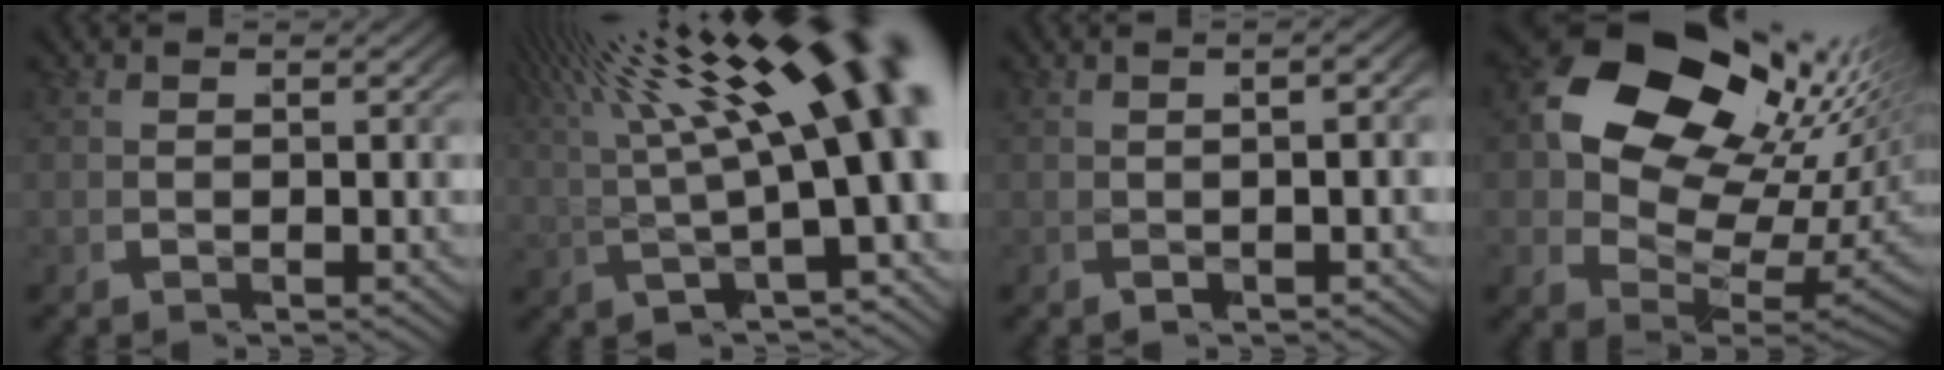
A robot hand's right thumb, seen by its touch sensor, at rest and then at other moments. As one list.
[{"total": 9.9, "force": [2.7, 4.2, 8.5], "torque": [-0.117, 0.012, 0.036]}, {"total": 5.3, "force": [0.9, 2.7, 4.4], "torque": [-0.047, 0.023, 0.001]}, {"total": 15.4, "force": [3.0, 10.5, 10.8], "torque": [-0.217, -0.028, 0.049]}]